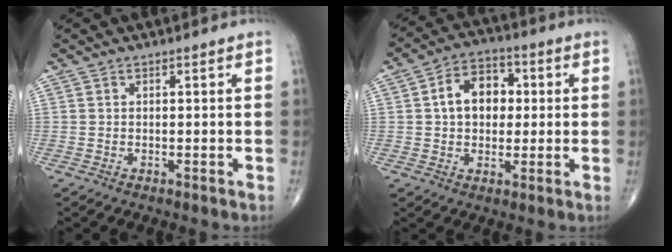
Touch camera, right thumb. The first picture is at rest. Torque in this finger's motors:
{"motor_torque": [-0.19, 0.29, 0.81, 0.15, 0.14]}